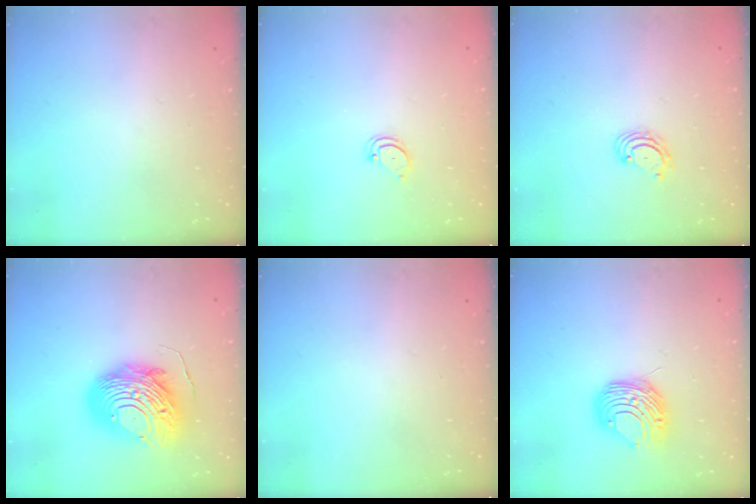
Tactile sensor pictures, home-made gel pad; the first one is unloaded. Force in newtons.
{"total": 3.0, "press": 3.0, "slide": 0.3}
{"total": 3.3, "press": 3.3, "slide": 0.4}
{"total": 14.7, "press": 14.7, "slide": 1.1}
{"total": 0.0}
{"total": 10.3, "press": 10.2, "slide": 1.1}